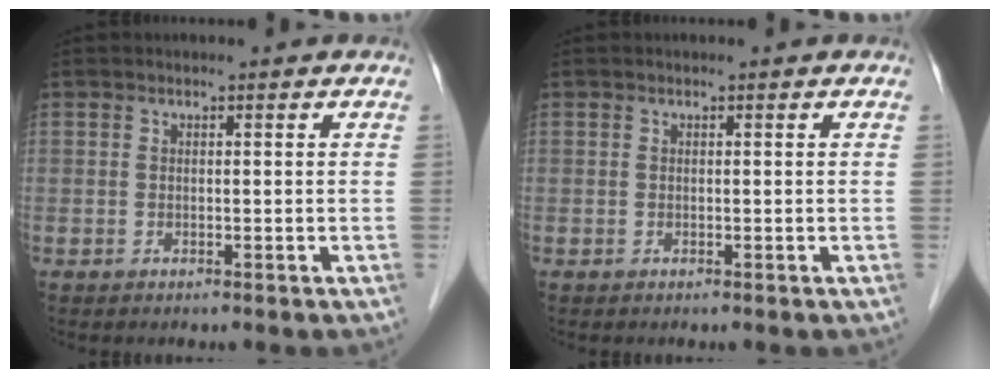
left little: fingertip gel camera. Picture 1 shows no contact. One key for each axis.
{"total": 0.0}